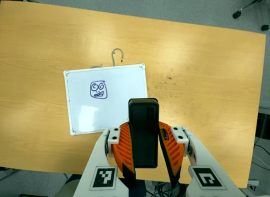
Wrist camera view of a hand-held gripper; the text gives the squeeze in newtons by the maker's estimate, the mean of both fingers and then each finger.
{"total": 7.9, "left": 6.7, "right": 9.0}